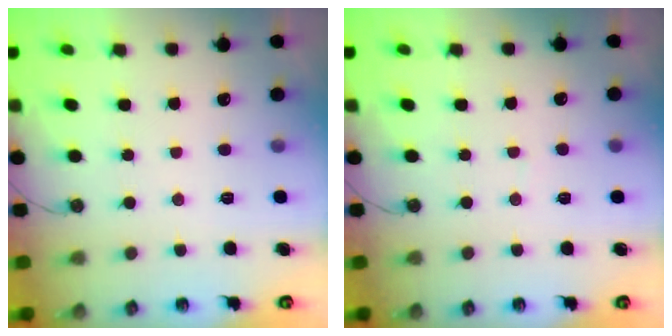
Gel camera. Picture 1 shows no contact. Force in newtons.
{"total": 2.3, "press": 2.3, "slide": 0.3}